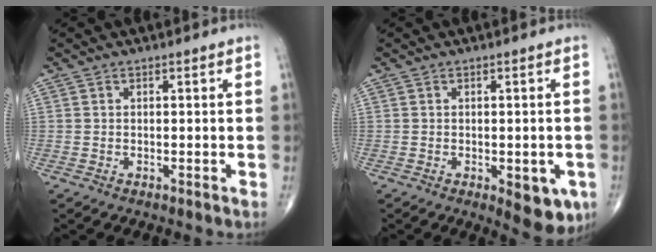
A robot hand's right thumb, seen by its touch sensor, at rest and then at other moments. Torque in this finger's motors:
{"motor_torque": [1.28, 0.93, 0.35, -0.55, 0.22]}